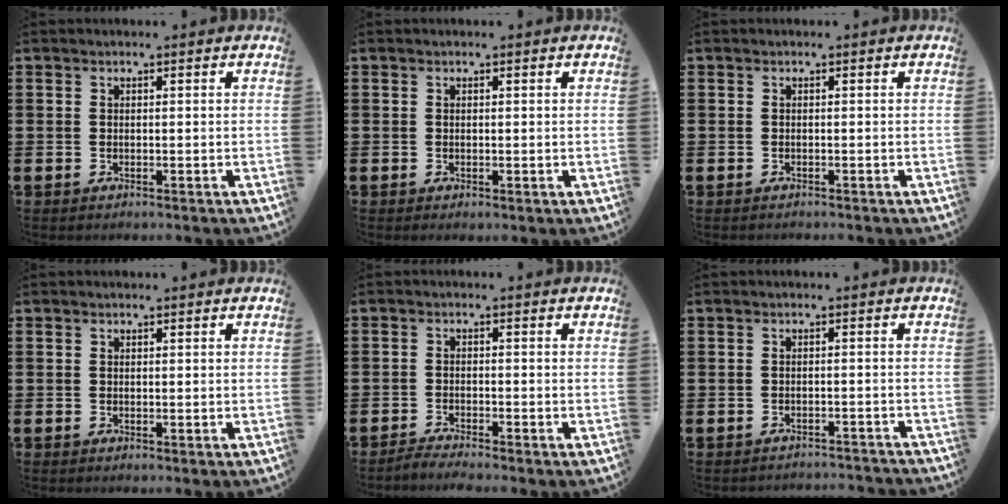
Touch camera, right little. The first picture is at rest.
{"total": 0.0}
{"total": 0.7, "force": [-0.7, 0.0, 0.0], "torque": [-0.001, -0.001, -0.015]}
{"total": 0.0}
{"total": 2.1, "force": [-2.1, -0.2, 0.1], "torque": [-0.004, 0.003, -0.043]}
{"total": 1.1, "force": [-1.1, 0.0, 0.0], "torque": [-0.004, 0.006, -0.024]}